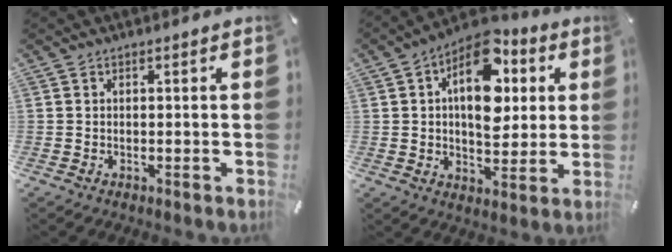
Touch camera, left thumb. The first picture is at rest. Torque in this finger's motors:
{"motor_torque": [1.10, 1.67, 1.95, -0.73, 0.40]}